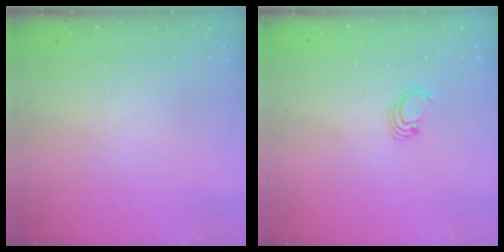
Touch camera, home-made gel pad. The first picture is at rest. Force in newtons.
{"total": 3.1, "press": 3.1, "slide": 0.2}